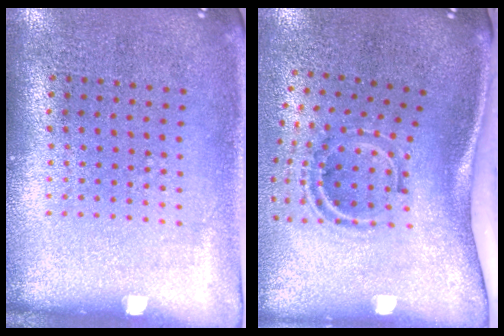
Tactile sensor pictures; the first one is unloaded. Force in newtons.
{"total": 2.1, "press": 1.2, "slide": 1.7}